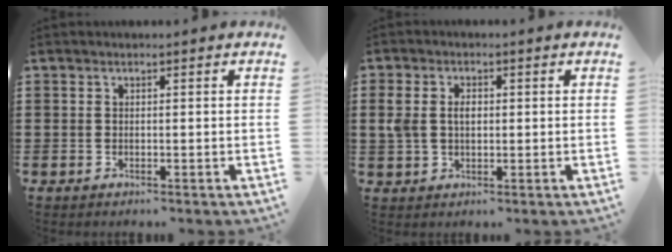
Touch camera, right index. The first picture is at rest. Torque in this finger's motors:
{"motor_torque": [-0.02, 0.14, 0.17, 0.08]}